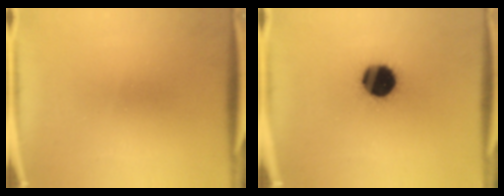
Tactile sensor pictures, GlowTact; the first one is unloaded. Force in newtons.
{"total": 16.2}